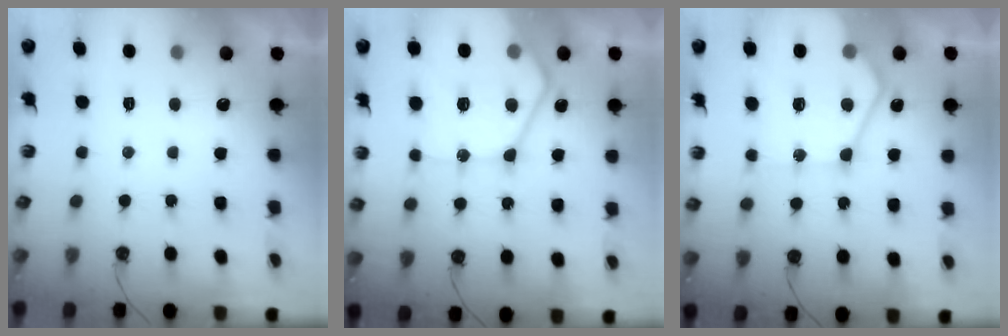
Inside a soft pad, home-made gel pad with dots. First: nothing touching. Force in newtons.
{"total": 23.3, "press": 23.2, "slide": 2.7}
{"total": 20.4, "press": 20.3, "slide": 2.2}